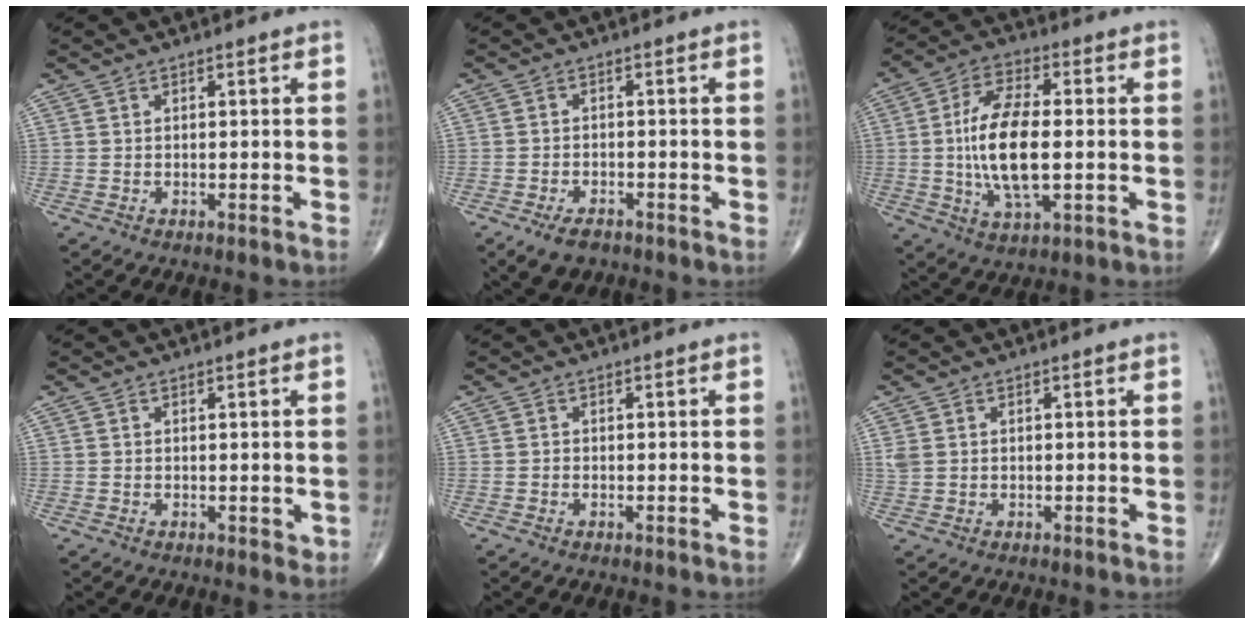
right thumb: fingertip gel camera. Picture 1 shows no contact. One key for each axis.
{"total": 1.3, "fx": -0.5, "fy": 0.6, "fz": 0.9, "tx": -0.017, "ty": -0.004, "tz": -0.011}
{"total": 14.5, "fx": -0.5, "fy": 6.2, "fz": 13.0, "tx": -0.251, "ty": 0.004, "tz": -0.010}
{"total": 0.9, "fx": 0.3, "fy": 0.6, "fz": 0.6, "tx": -0.008, "ty": -0.003, "tz": 0.007}
{"total": 0.0}
{"total": 1.7, "fx": 0.5, "fy": 1.3, "fz": 1.0, "tx": -0.032, "ty": 0.003, "tz": 0.015}